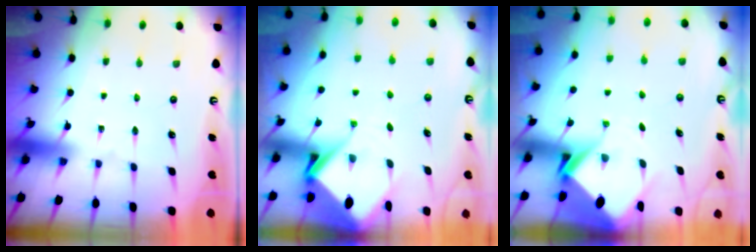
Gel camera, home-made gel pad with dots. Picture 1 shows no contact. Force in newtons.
{"total": 6.1, "press": 6.1, "slide": 0.5}
{"total": 6.1, "press": 6.0, "slide": 0.6}